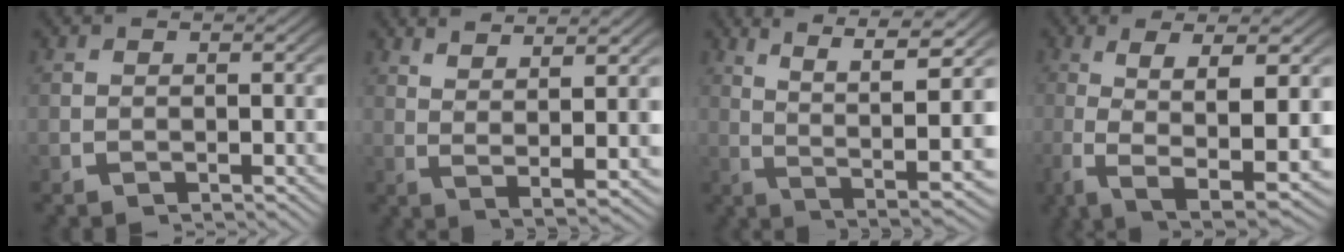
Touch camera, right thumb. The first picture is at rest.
{"total": 5.2, "force": [2.3, 1.2, 4.5], "torque": [-0.079, -0.007, 0.050]}
{"total": 12.1, "force": [2.7, 5.9, 10.2], "torque": [-0.150, -0.007, 0.044]}
{"total": 9.4, "force": [-2.2, 3.7, 8.4], "torque": [-0.167, -0.035, -0.011]}